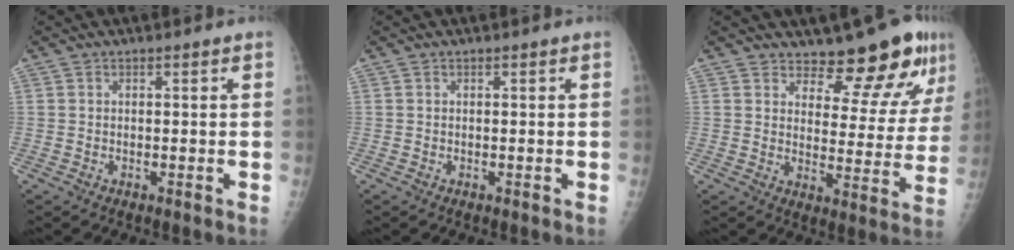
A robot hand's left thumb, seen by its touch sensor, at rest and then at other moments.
{"total": 0.0}
{"total": 12.7, "force": [10.6, 4.0, 5.7], "torque": [-0.038, -0.090, 0.136]}